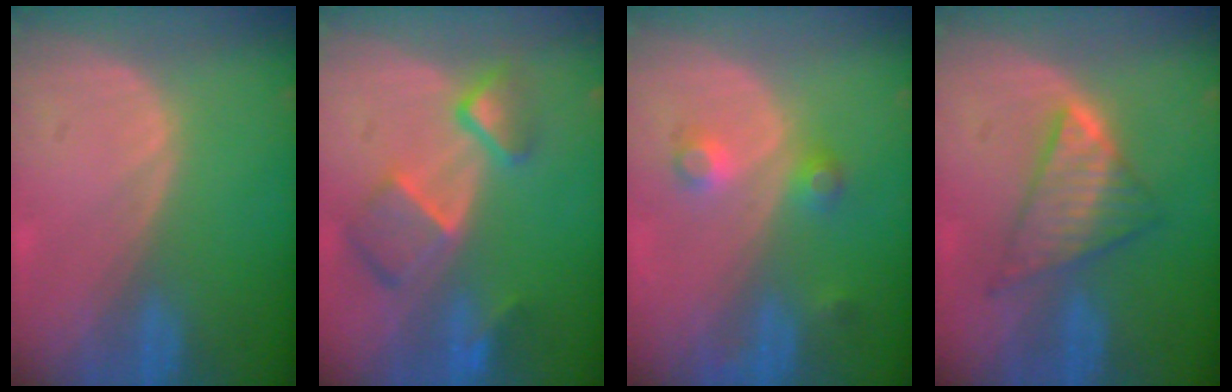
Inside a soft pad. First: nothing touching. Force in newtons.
{"total": 7.9, "press": 6.8, "slide": 4.0}
{"total": 3.8, "press": 3.4, "slide": 1.6}
{"total": 6.4, "press": 6.4, "slide": 0.1}